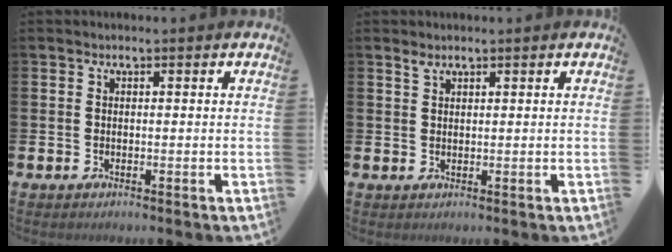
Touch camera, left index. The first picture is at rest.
{"total": 1.4, "force": [1.2, 0.4, 0.6], "torque": [-0.001, -0.001, 0.019]}